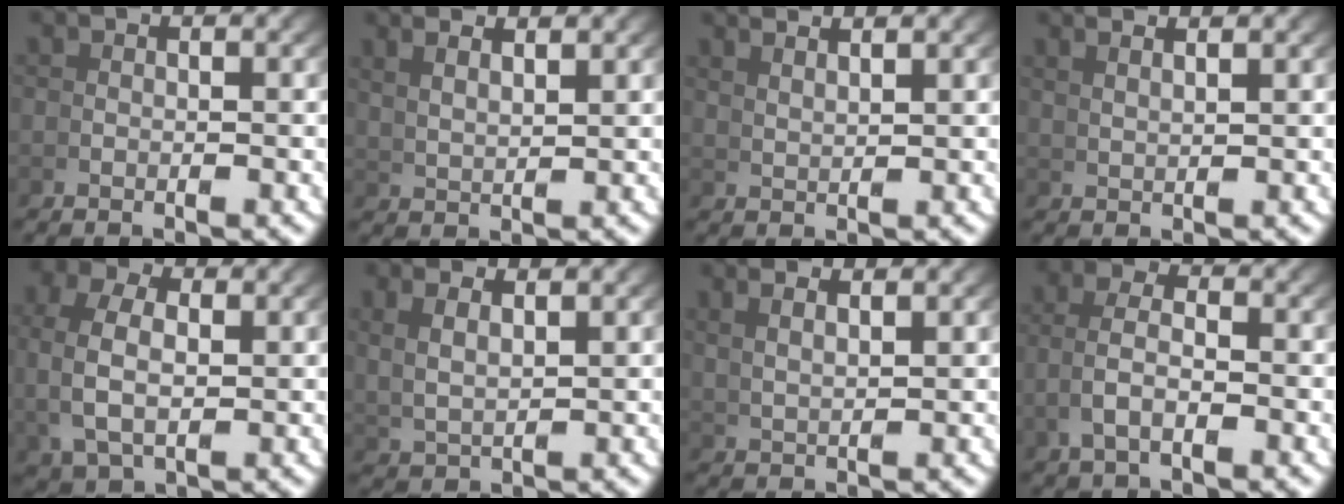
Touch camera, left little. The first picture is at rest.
{"total": 3.4, "force": [3.1, 0.1, 1.5], "torque": [-0.014, 0.008, 0.060]}
{"total": 3.3, "force": [3.1, -0.6, 0.9], "torque": [-0.005, 0.006, 0.061]}
{"total": 3.0, "force": [2.7, -0.6, 1.0], "torque": [-0.002, 0.009, 0.051]}
{"total": 3.9, "force": [1.2, 2.2, 3.0], "torque": [-0.072, -0.003, 0.033]}
{"total": 2.7, "force": [1.9, 0.9, 1.8], "torque": [-0.036, 0.000, 0.046]}
{"total": 3.2, "force": [2.8, 0.0, 1.6], "torque": [-0.014, 0.010, 0.054]}
{"total": 2.7, "force": [-0.2, 1.1, 2.4], "torque": [-0.059, -0.009, 0.003]}